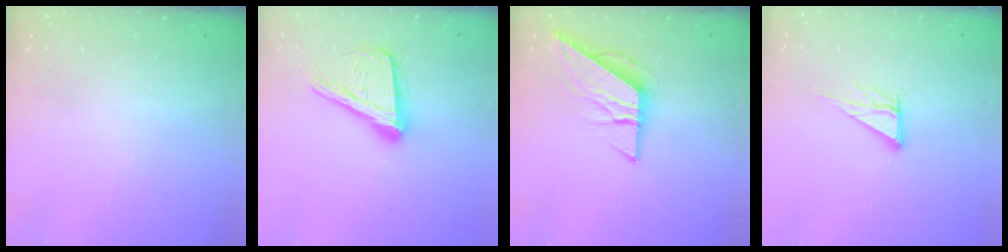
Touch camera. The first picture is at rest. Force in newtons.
{"total": 20.2, "press": 19.6, "slide": 4.7}
{"total": 8.7, "press": 8.7, "slide": 0.7}
{"total": 8.0, "press": 8.0, "slide": 0.7}